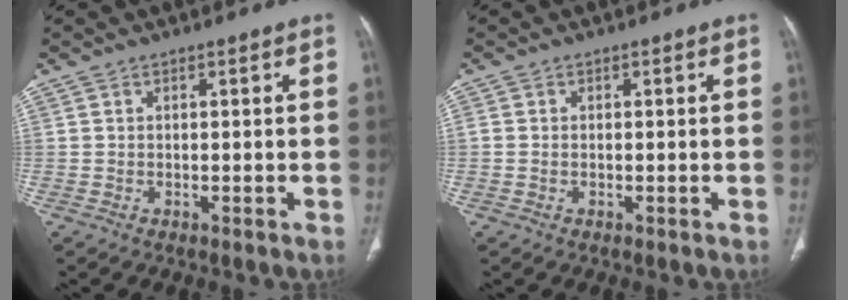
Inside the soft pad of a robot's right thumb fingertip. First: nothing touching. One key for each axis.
{"total": 0.6, "fx": -0.2, "fy": 0.4, "fz": 0.5, "tx": -0.015, "ty": 0.001, "tz": -0.002}